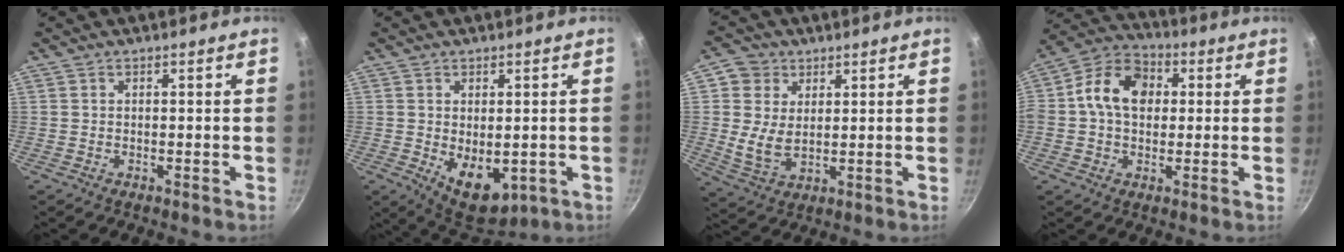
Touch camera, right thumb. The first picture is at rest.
{"total": 9.2, "force": [-1.4, 5.7, 7.1], "torque": [-0.085, -0.016, 0.000]}
{"total": 8.1, "force": [2.2, 6.5, 4.3], "torque": [-0.058, -0.017, 0.044]}
{"total": 12.3, "force": [1.4, 9.4, 7.9], "torque": [-0.108, 0.021, 0.002]}